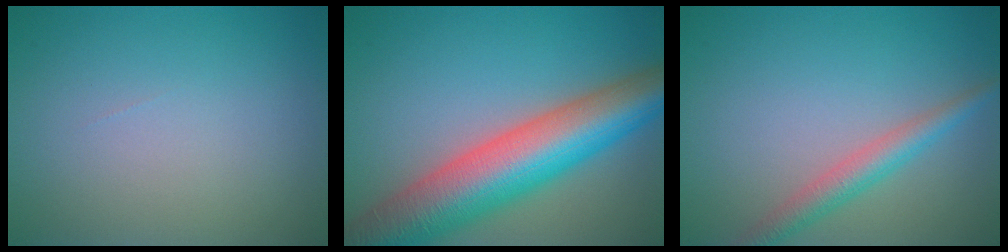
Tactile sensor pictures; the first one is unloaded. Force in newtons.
{"total": 11.8, "press": 11.8, "slide": 0.5}
{"total": 2.9, "press": 2.9, "slide": 0.1}